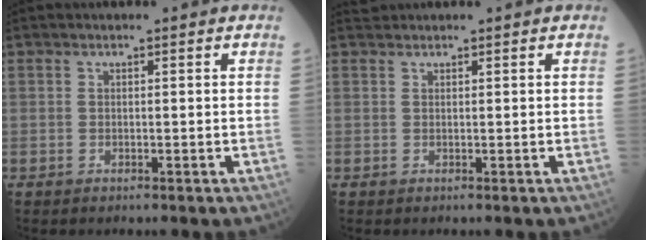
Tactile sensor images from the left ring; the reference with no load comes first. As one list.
[{"total": 0.6, "force": [0.6, -0.1, -0.2], "torque": [-0.006, 0.012, 0.018]}]